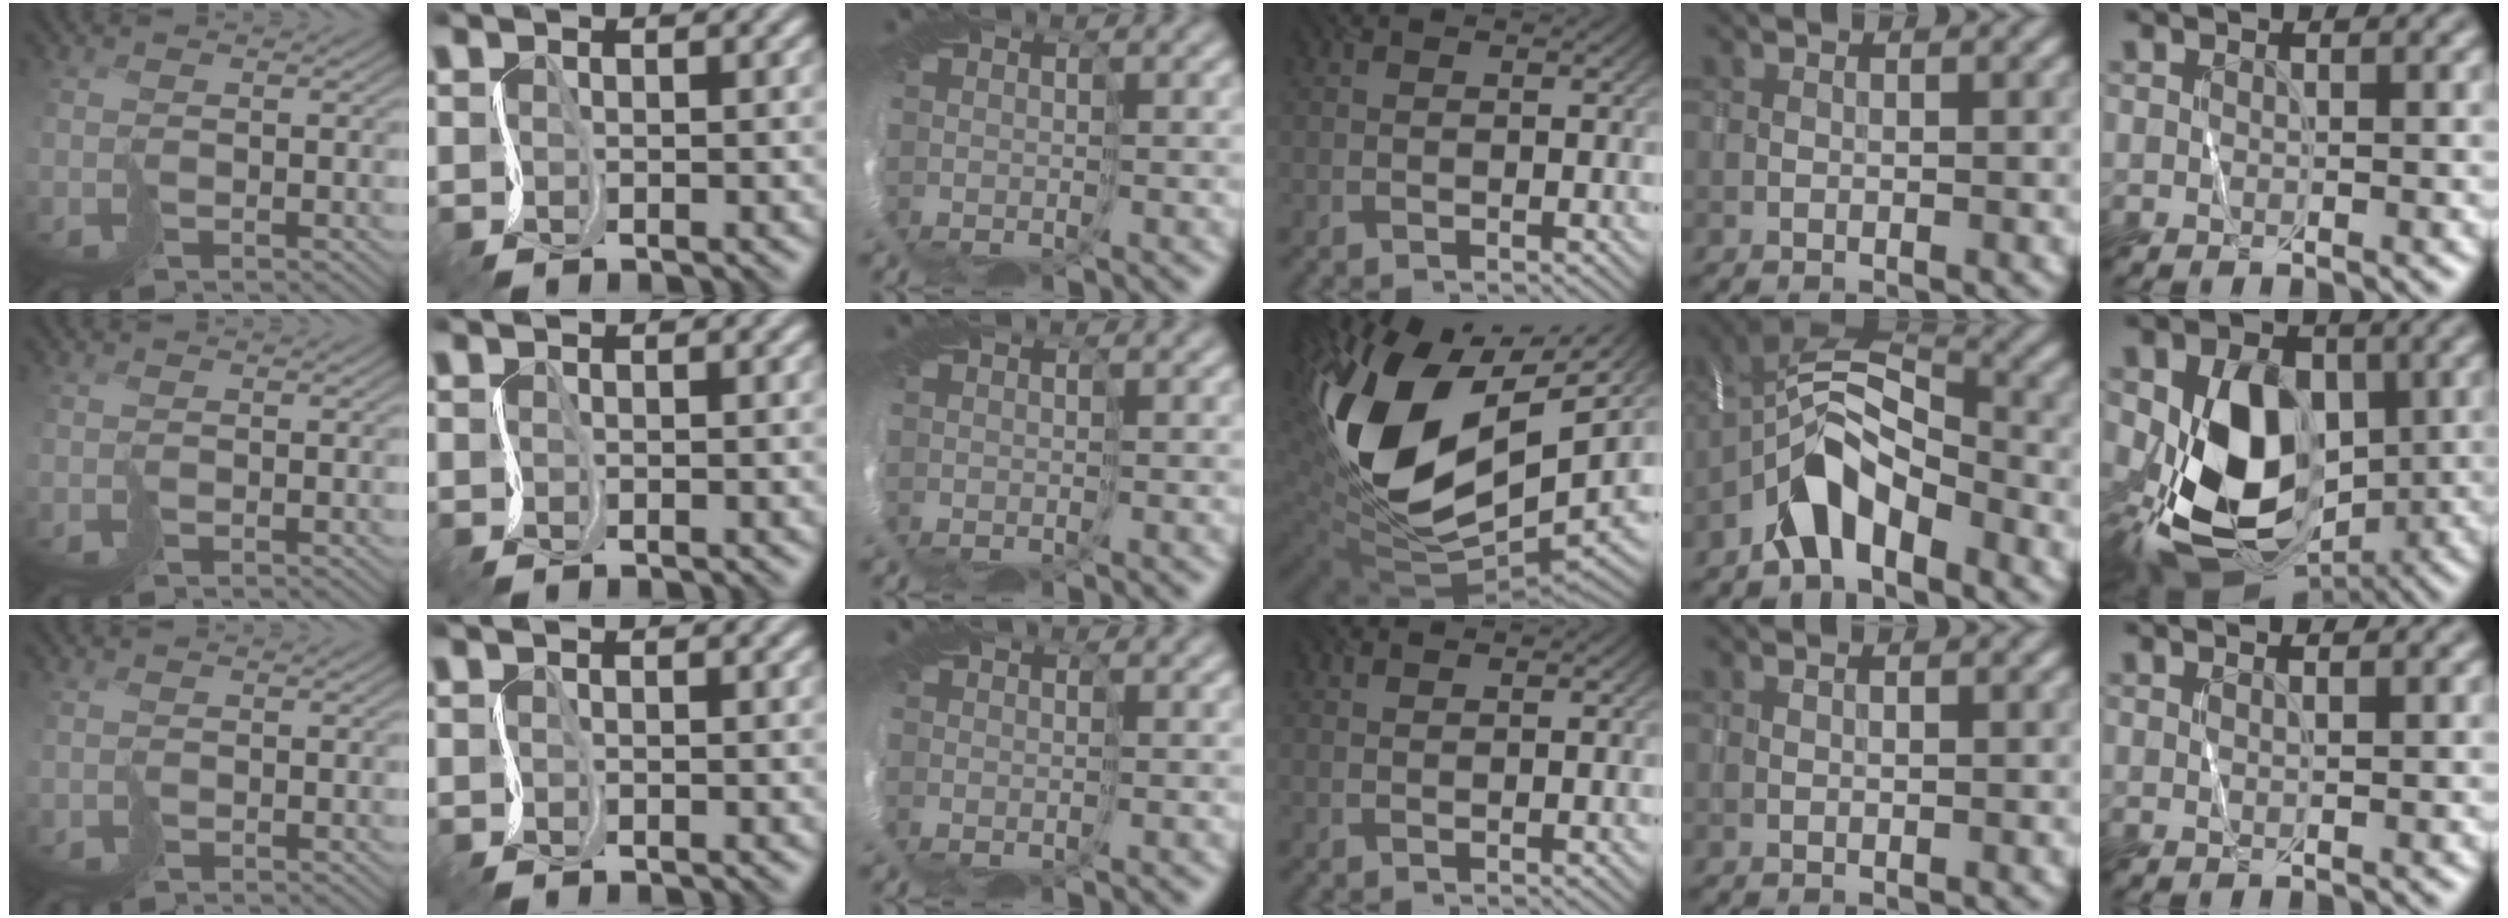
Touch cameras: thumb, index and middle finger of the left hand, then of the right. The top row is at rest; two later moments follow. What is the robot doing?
{"motion": "cut", "object": "wrapping paper"}